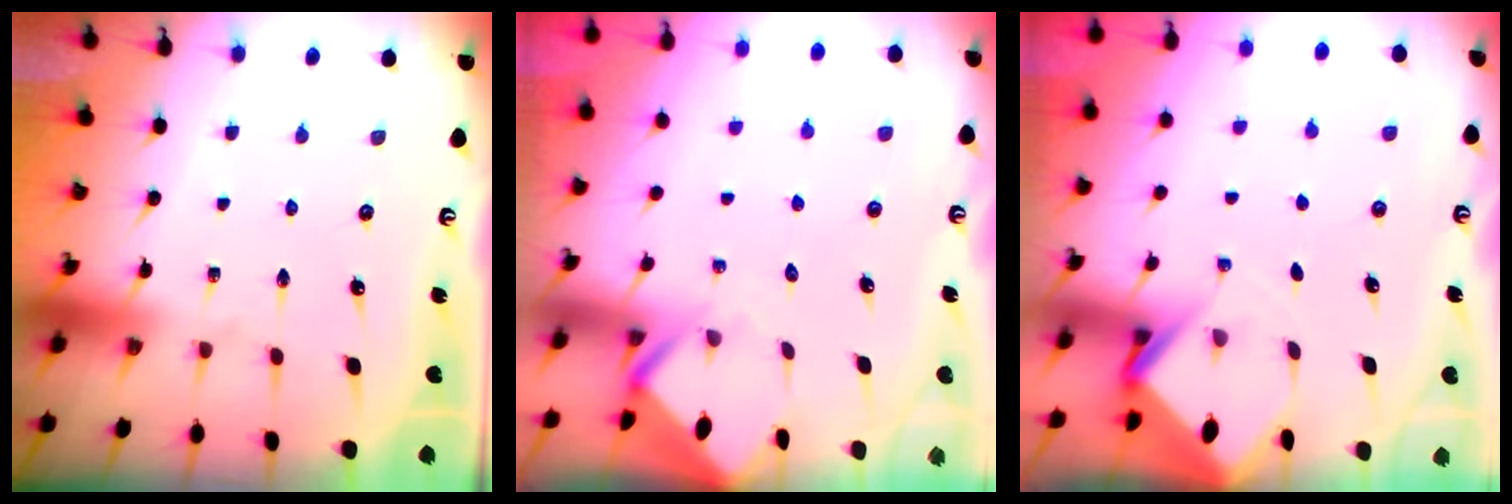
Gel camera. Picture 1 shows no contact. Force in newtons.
{"total": 2.6, "press": 2.6, "slide": 0.1}
{"total": 3.5, "press": 3.5, "slide": 0.2}